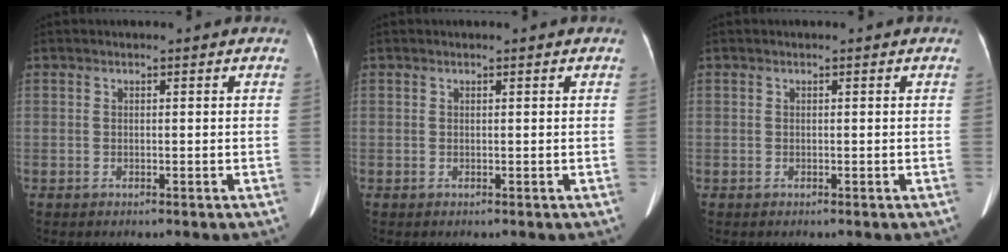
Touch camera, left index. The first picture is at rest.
{"total": 0.0}
{"total": 0.0}